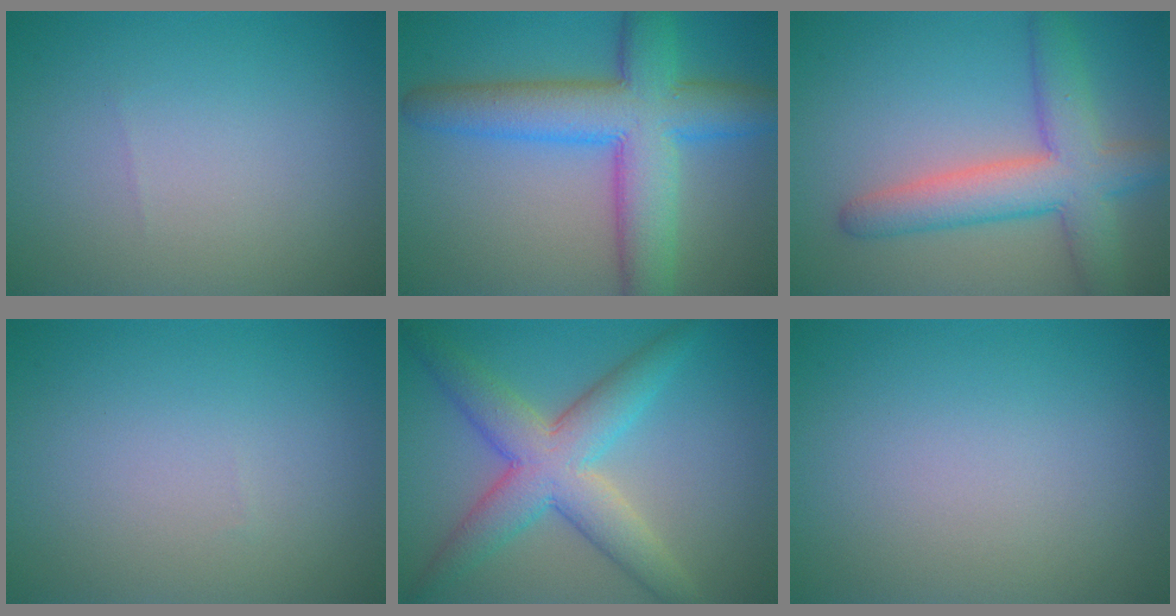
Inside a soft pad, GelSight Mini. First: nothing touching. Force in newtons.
{"total": 9.4, "press": 9.4, "slide": 0.4}
{"total": 6.8, "press": 6.8, "slide": 0.2}
{"total": 0.0}
{"total": 6.7, "press": 6.7, "slide": 0.3}
{"total": 0.0}